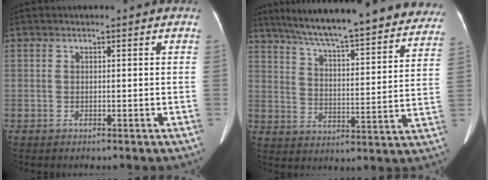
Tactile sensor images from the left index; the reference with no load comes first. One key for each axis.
{"total": 30.6, "fx": 26.9, "fy": 4.5, "fz": 14.0, "tx": -0.223, "ty": -0.044, "tz": 0.341}